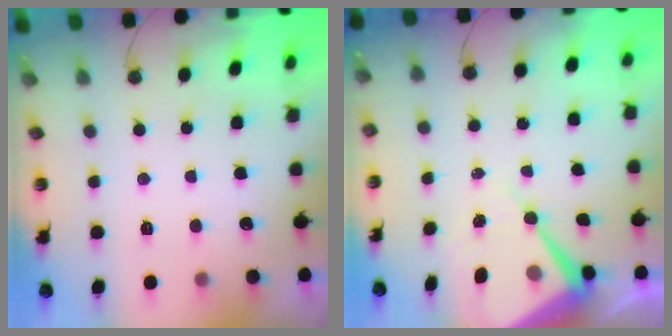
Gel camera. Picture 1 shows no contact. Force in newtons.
{"total": 9.4, "press": 9.4, "slide": 0.7}